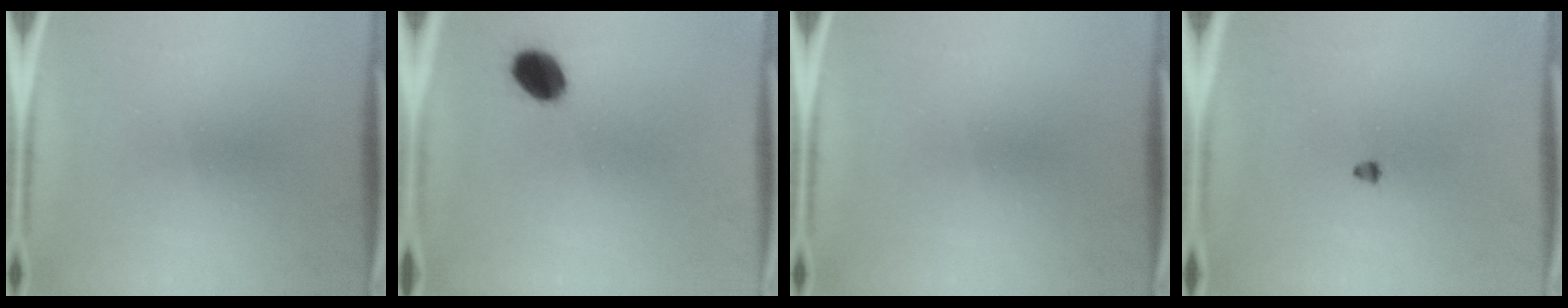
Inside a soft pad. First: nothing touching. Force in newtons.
{"total": 7.1}
{"total": 0.0}
{"total": 1.1}